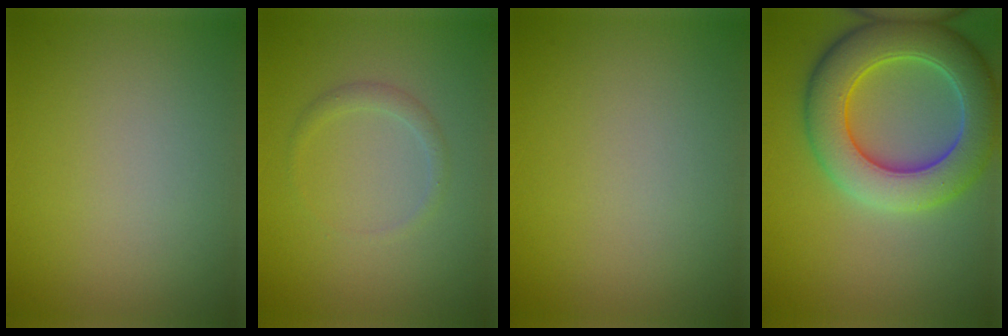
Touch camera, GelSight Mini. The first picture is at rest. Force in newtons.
{"total": 1.2, "press": 1.2, "slide": 0.0}
{"total": 0.0}
{"total": 8.9, "press": 8.9, "slide": 0.3}